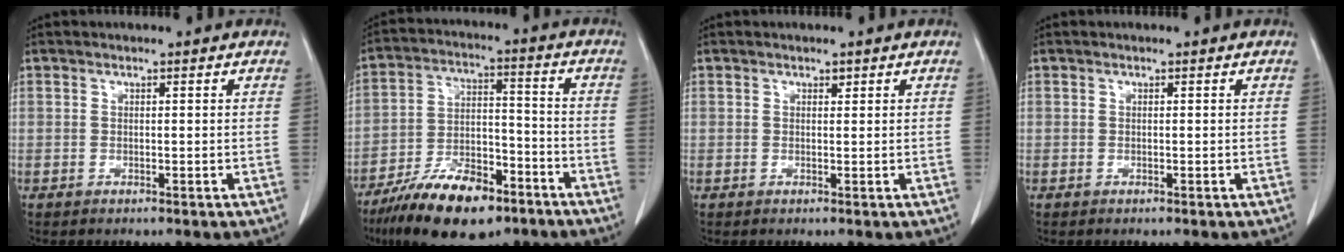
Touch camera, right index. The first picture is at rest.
{"total": 14.8, "force": [-9.9, 5.5, 9.4], "torque": [-0.162, -0.001, -0.171]}
{"total": 0.6, "force": [0.4, 0.3, 0.2], "torque": [-0.003, -0.002, 0.004]}
{"total": 0.0}